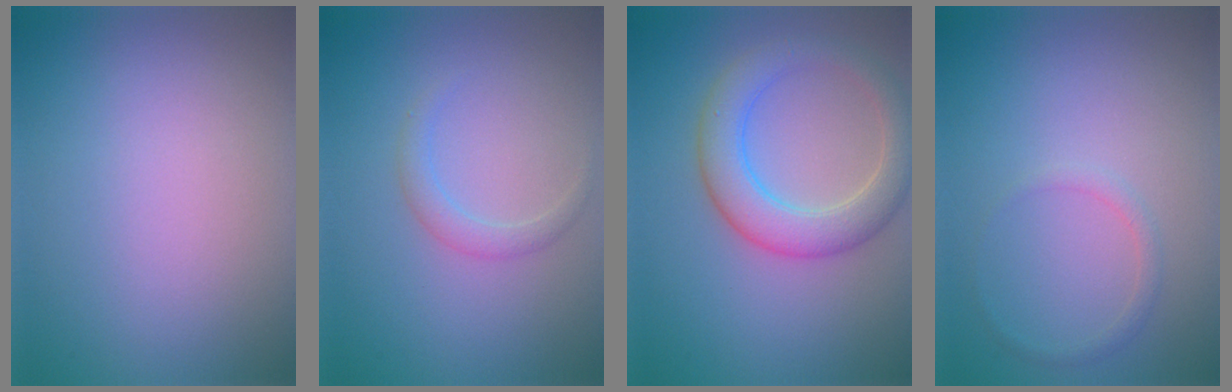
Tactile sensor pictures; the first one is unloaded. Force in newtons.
{"total": 1.4, "press": 1.4, "slide": 0.0}
{"total": 5.0, "press": 5.0, "slide": 0.2}
{"total": 0.9, "press": 0.9, "slide": 0.1}